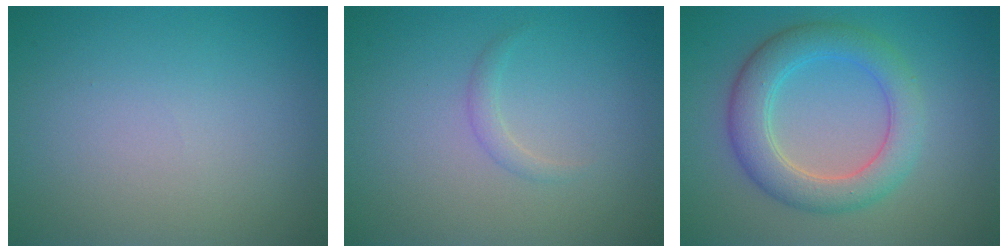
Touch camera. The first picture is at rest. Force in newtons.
{"total": 0.9, "press": 0.9, "slide": 0.1}
{"total": 5.1, "press": 5.1, "slide": 0.1}